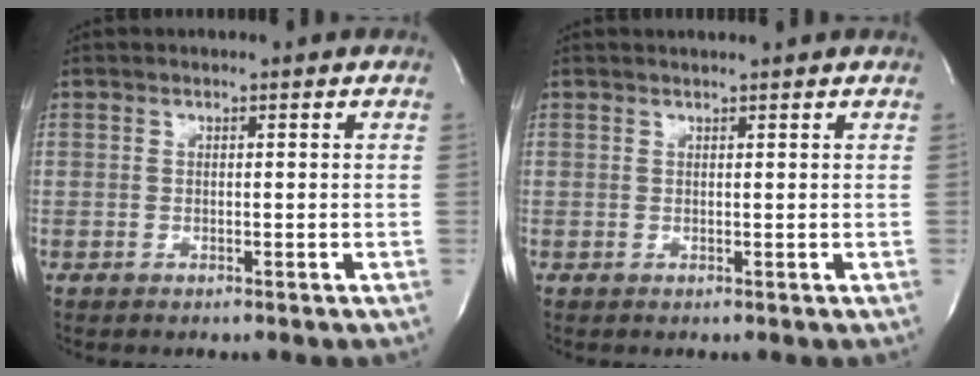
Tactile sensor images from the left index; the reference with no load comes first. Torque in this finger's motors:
{"motor_torque": [0.31, -0.25, -0.07, -0.01]}